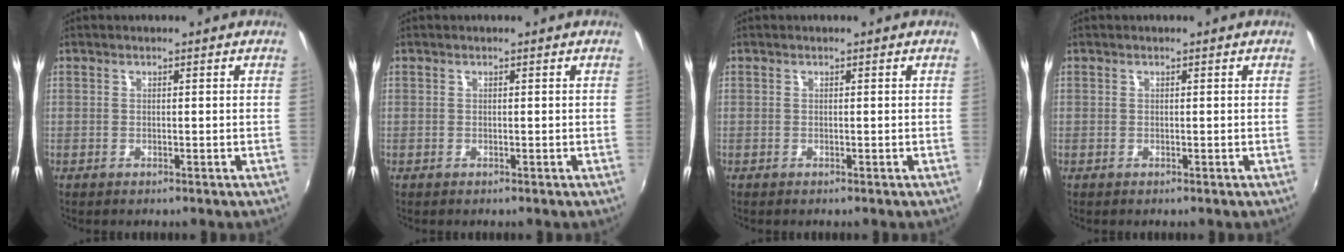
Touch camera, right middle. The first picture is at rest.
{"total": 0.0}
{"total": 0.0}
{"total": 0.0}